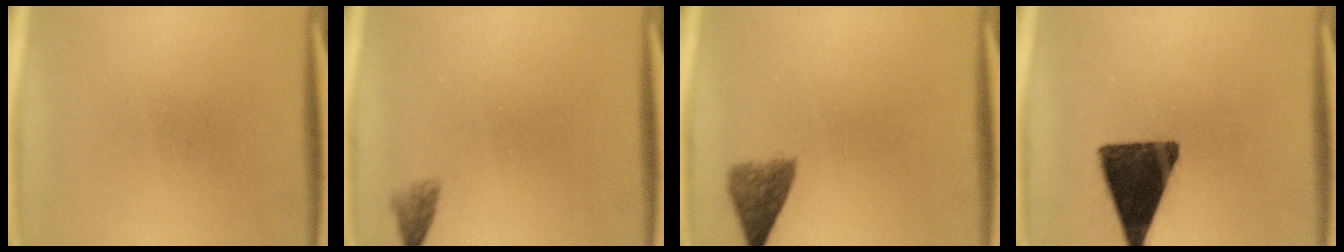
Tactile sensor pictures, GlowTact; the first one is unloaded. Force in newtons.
{"total": 1.5}
{"total": 4.1}
{"total": 14.9}